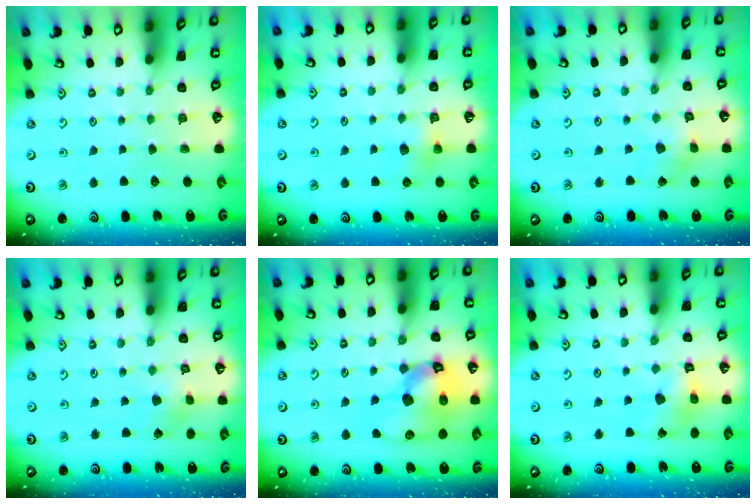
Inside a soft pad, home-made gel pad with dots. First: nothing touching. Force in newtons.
{"total": 5.6, "press": 5.6, "slide": 0.7}
{"total": 2.3, "press": 2.3, "slide": 0.4}
{"total": 2.1, "press": 2.1, "slide": 0.1}
{"total": 19.0, "press": 18.8, "slide": 2.7}
{"total": 8.3, "press": 8.3, "slide": 0.9}